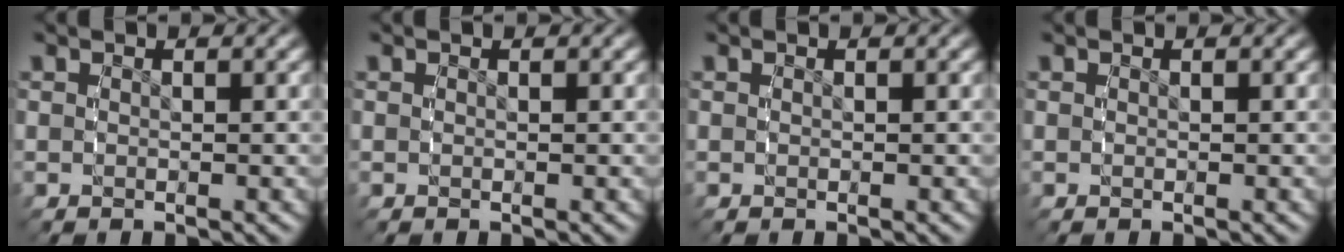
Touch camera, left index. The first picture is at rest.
{"total": 0.0}
{"total": 0.0}
{"total": 0.0}